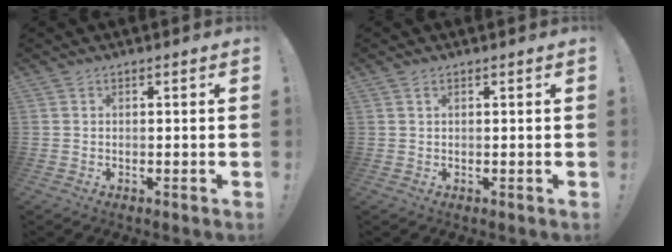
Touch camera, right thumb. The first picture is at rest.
{"total": 0.9, "force": [0.3, 0.1, 0.8], "torque": [-0.023, 0.003, 0.006]}